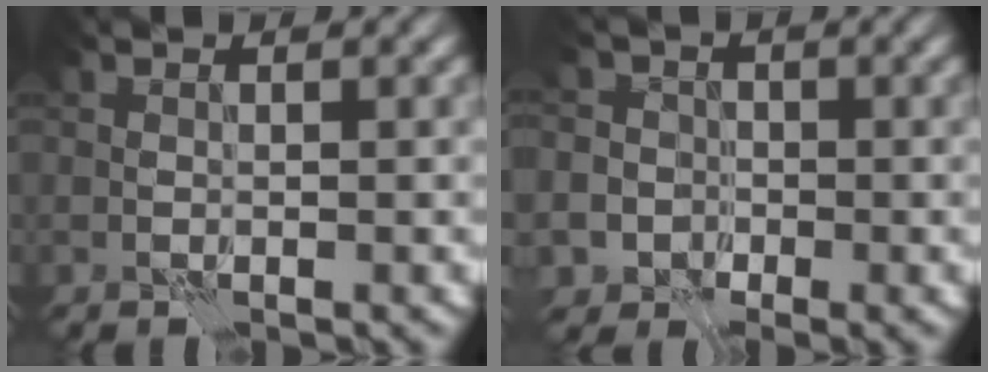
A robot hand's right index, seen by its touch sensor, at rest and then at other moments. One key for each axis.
{"total": 7.4, "fx": -2.4, "fy": 6.8, "fz": 1.9, "tx": -0.027, "ty": 0.004, "tz": -0.085}